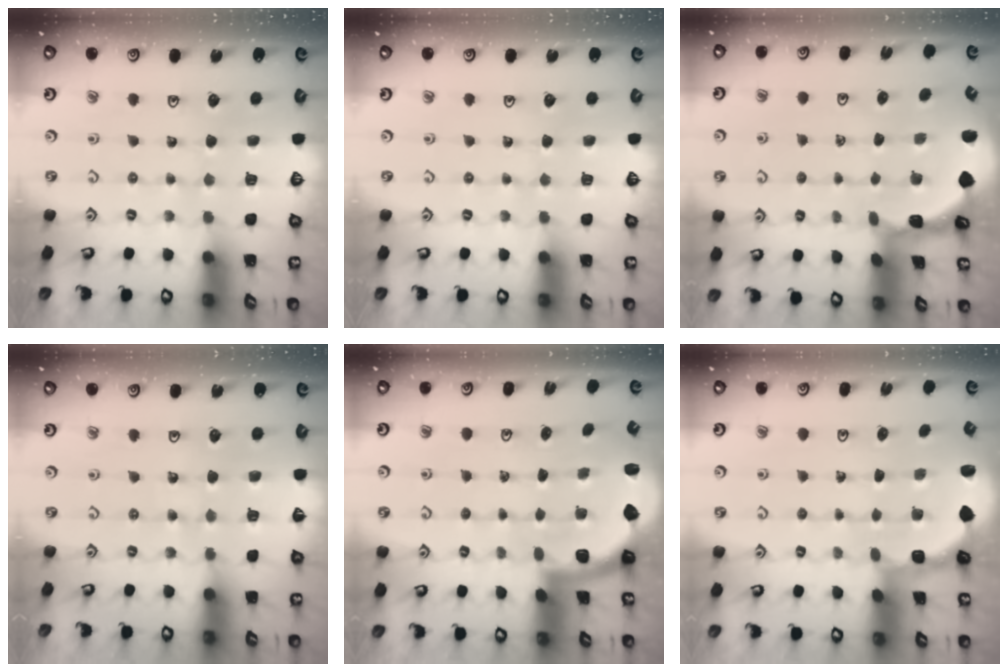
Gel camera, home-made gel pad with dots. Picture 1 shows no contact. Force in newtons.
{"total": 0.0}
{"total": 1.5, "press": 1.5, "slide": 0.1}
{"total": 2.9, "press": 2.9, "slide": 0.4}
{"total": 2.0, "press": 2.0, "slide": 0.5}
{"total": 1.8, "press": 1.6, "slide": 0.7}